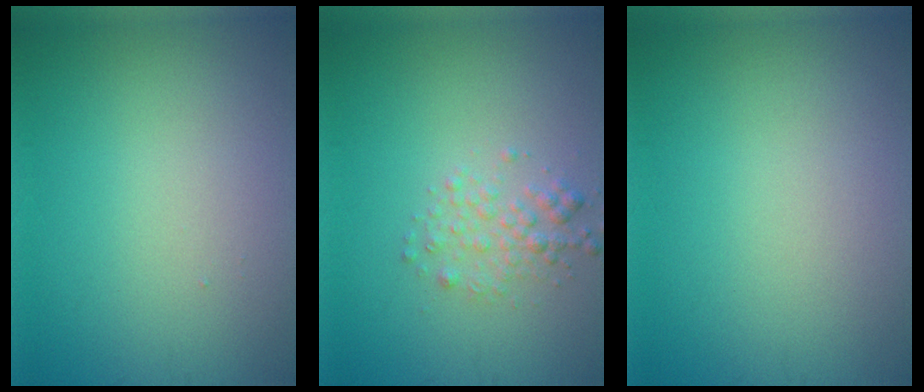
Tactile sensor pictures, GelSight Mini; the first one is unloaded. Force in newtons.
{"total": 2.0, "press": 2.0, "slide": 0.1}
{"total": 0.0}